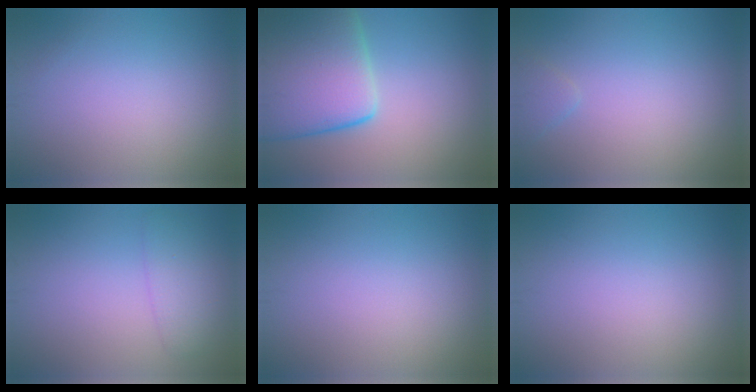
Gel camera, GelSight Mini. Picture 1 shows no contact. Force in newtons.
{"total": 11.6, "press": 11.5, "slide": 1.0}
{"total": 1.0, "press": 1.0, "slide": 0.1}
{"total": 2.7, "press": 2.7, "slide": 0.2}
{"total": 0.0}
{"total": 0.0}